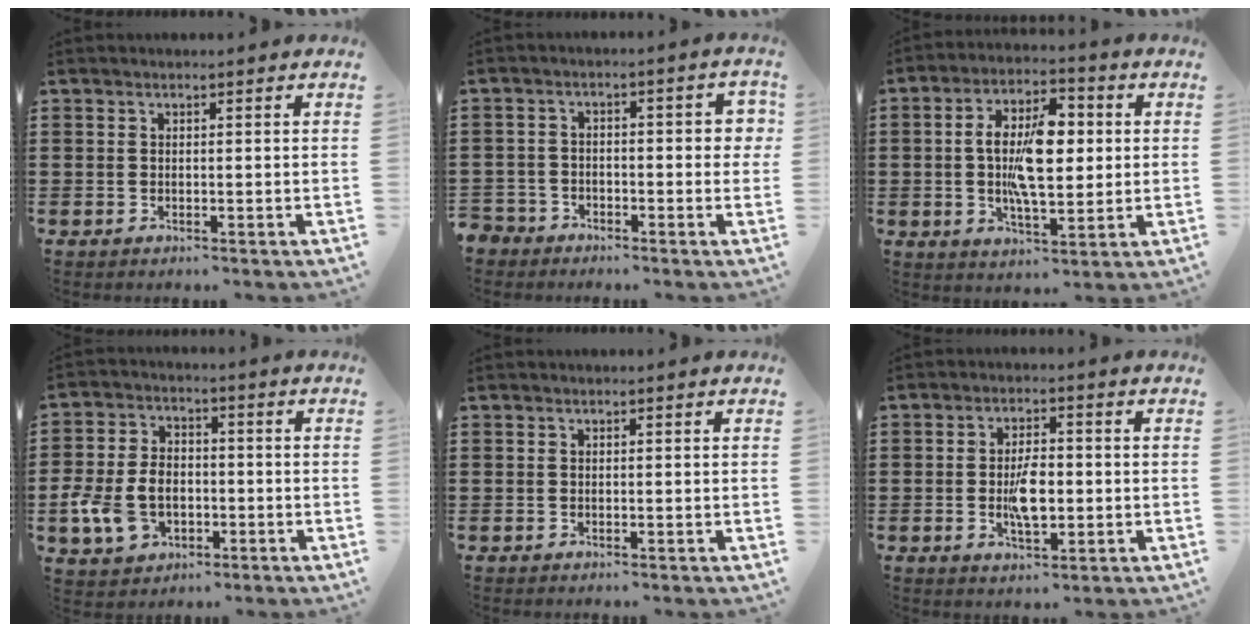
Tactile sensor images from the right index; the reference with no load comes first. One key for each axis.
{"total": 3.5, "fx": -2.6, "fy": 2.0, "fz": 1.3, "tx": -0.026, "ty": 0.010, "tz": -0.056}
{"total": 10.7, "fx": 0.5, "fy": 4.7, "fz": 9.6, "tx": -0.182, "ty": 0.003, "tz": 0.000}
{"total": 8.1, "fx": -2.0, "fy": 6.1, "fz": 4.9, "tx": -0.125, "ty": 0.012, "tz": -0.040}
{"total": 0.0}
{"total": 5.7, "fx": -0.7, "fy": 2.4, "fz": 5.1, "tx": -0.095, "ty": -0.003, "tz": -0.017}